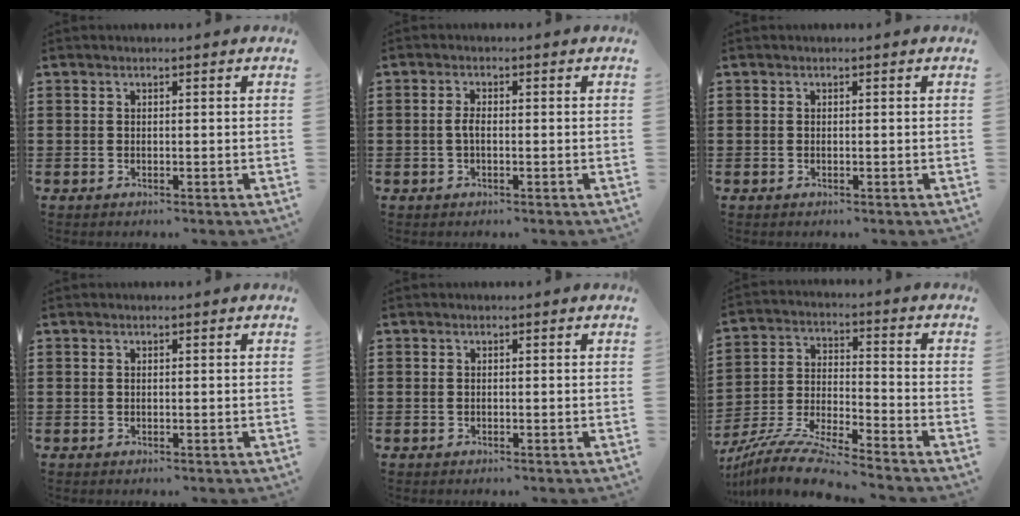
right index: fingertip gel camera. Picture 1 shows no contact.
{"total": 1.9, "force": [-0.3, 0.7, 1.7], "torque": [-0.040, -0.002, -0.009]}
{"total": 0.0}
{"total": 0.0}
{"total": 0.0}
{"total": 9.1, "force": [-8.6, -0.3, 2.9], "torque": [-0.072, -0.001, -0.177]}